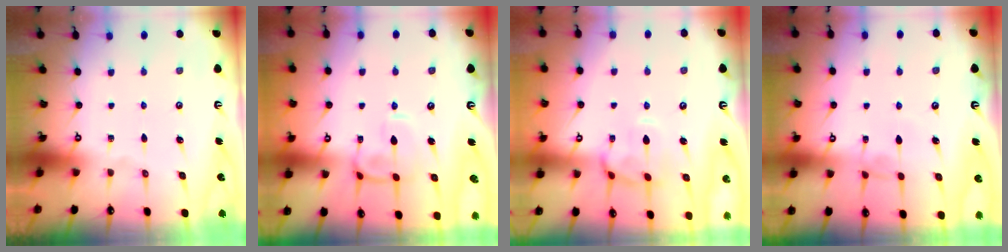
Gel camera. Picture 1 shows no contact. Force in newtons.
{"total": 3.3, "press": 3.2, "slide": 0.9}
{"total": 1.7, "press": 1.5, "slide": 0.8}
{"total": 2.1, "press": 2.0, "slide": 0.3}